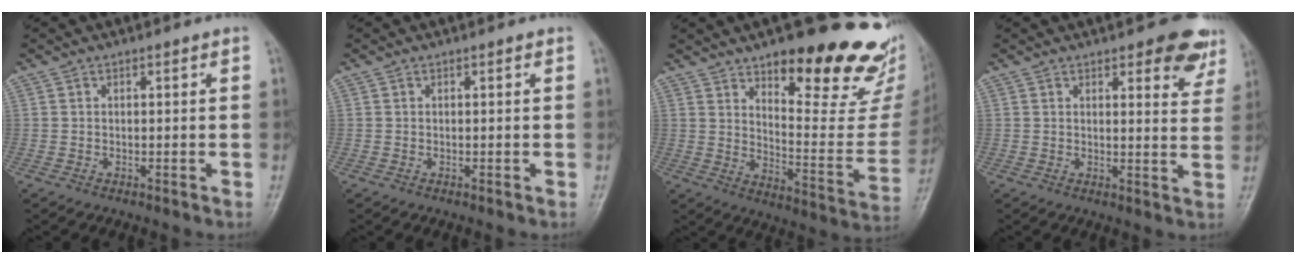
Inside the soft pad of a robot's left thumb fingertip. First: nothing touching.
{"total": 0.0}
{"total": 25.0, "force": [17.0, 7.9, 16.5], "torque": [-0.170, -0.110, 0.236]}
{"total": 8.1, "force": [5.2, 3.3, 5.2], "torque": [-0.027, -0.027, 0.055]}